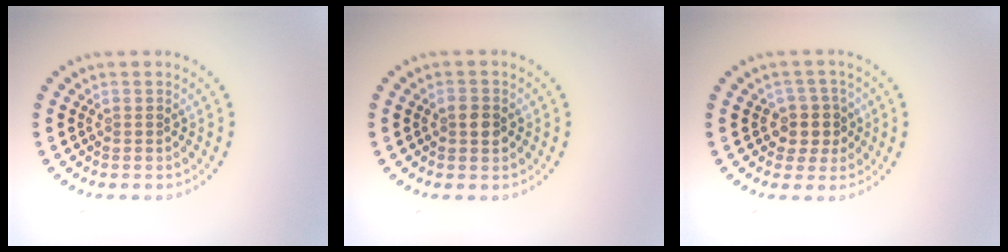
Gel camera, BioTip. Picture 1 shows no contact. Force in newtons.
{"total": 2.2, "press": 2.2, "slide": 0.1}
{"total": 2.7, "press": 2.3, "slide": 1.3}